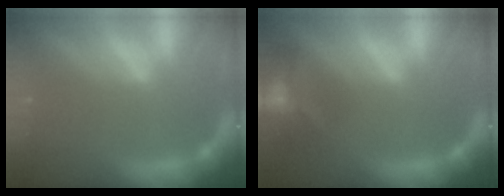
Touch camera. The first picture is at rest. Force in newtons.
{"total": 9.9}